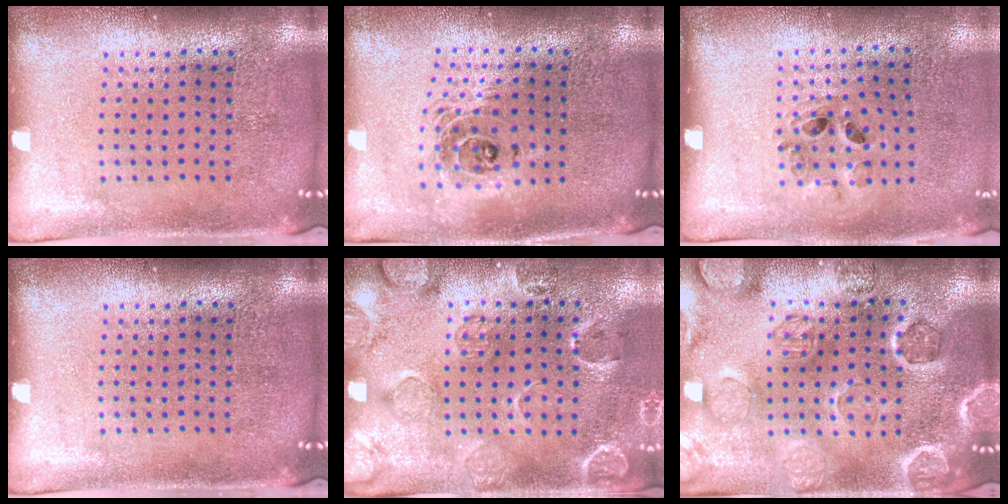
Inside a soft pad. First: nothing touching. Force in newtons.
{"total": 1.7, "press": 1.4, "slide": 0.9}
{"total": 0.9, "press": 0.9, "slide": 0.3}
{"total": 0.0}
{"total": 2.7, "press": 1.8, "slide": 2.0}
{"total": 2.4, "press": 2.4, "slide": 0.2}